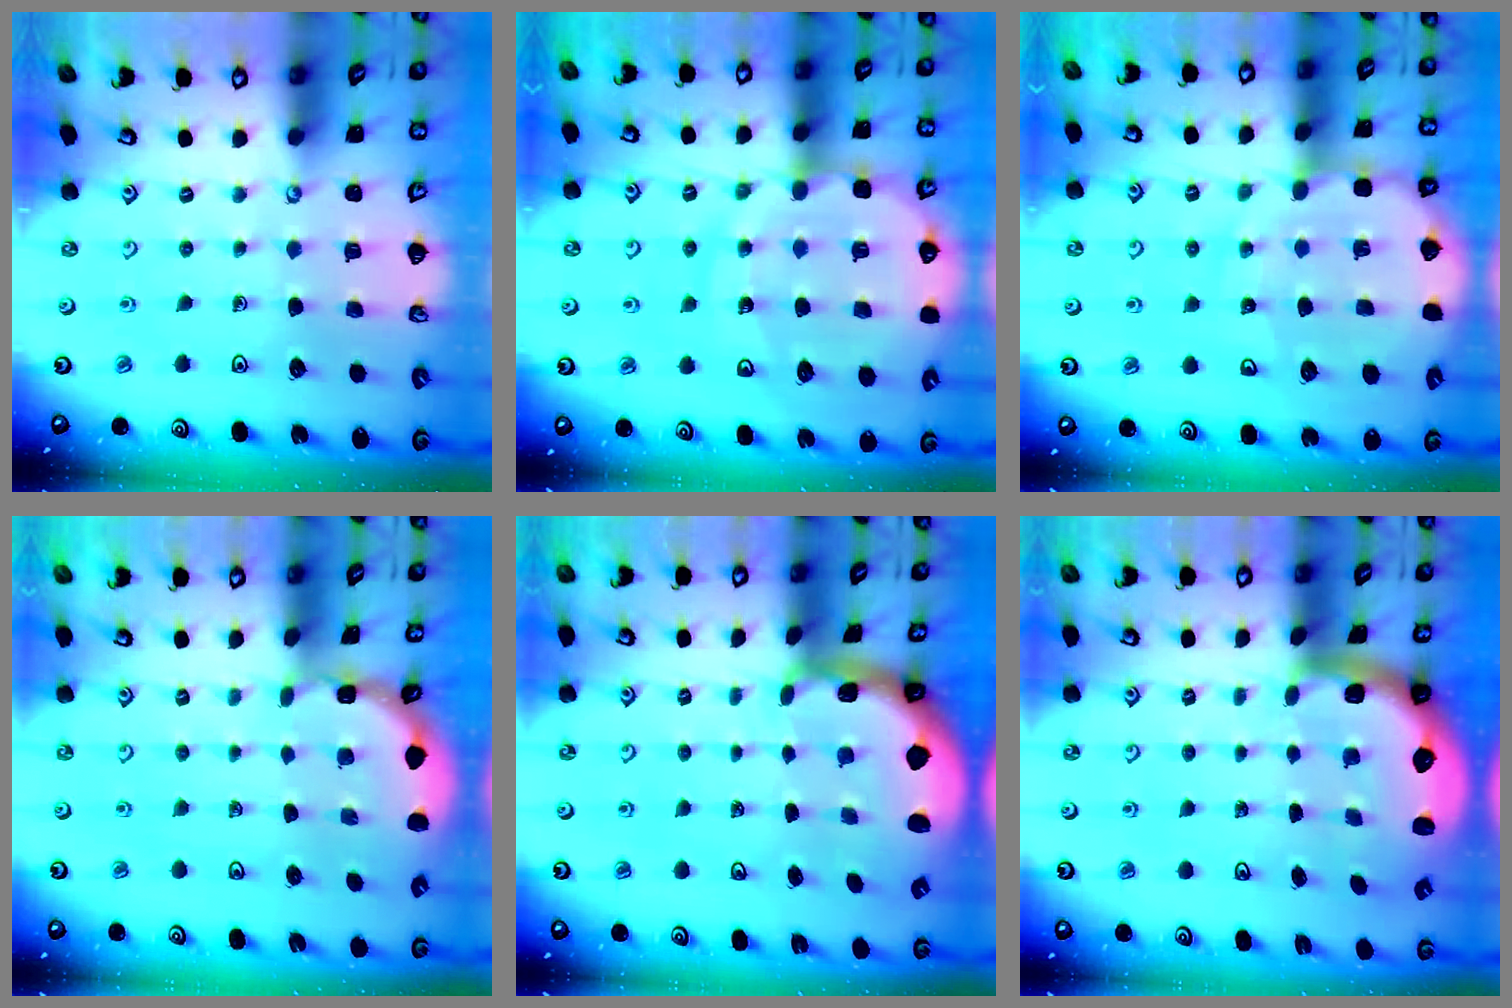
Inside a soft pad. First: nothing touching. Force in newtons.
{"total": 16.4, "press": 16.1, "slide": 3.1}
{"total": 11.7, "press": 11.6, "slide": 1.4}
{"total": 1.1, "press": 1.1, "slide": 0.2}
{"total": 1.9, "press": 1.8, "slide": 0.5}
{"total": 2.8, "press": 2.5, "slide": 1.4}